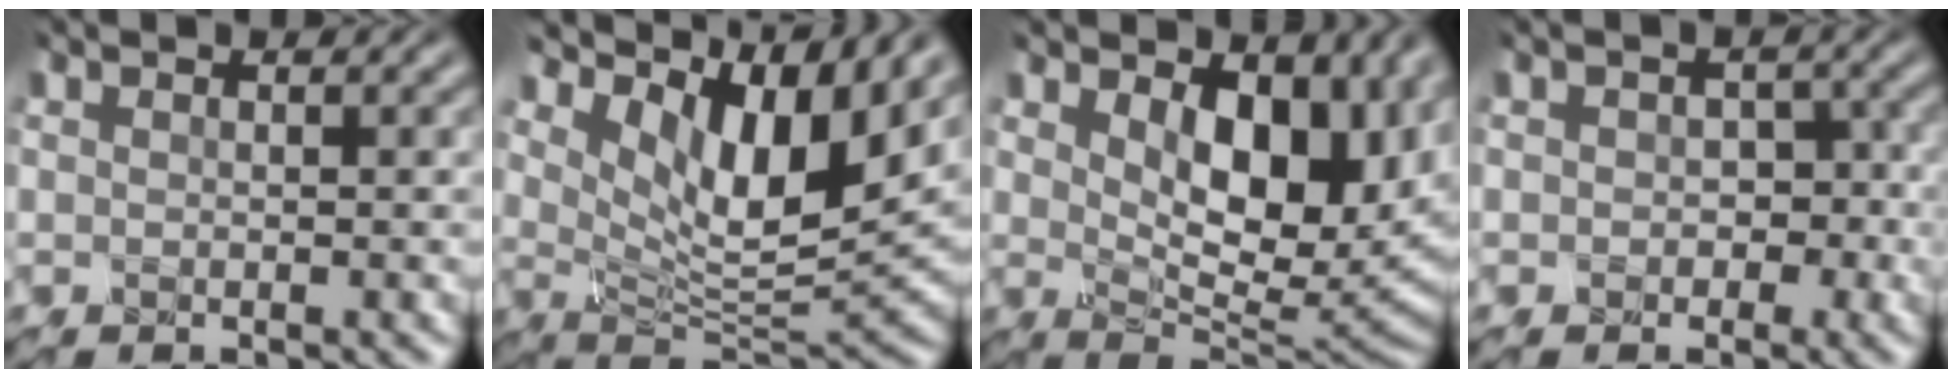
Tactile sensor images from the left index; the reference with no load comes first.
{"total": 12.5, "force": [4.7, 5.8, 10.0], "torque": [-0.191, 0.017, 0.082]}
{"total": 12.4, "force": [3.8, 6.6, 9.8], "torque": [-0.154, 0.001, 0.063]}
{"total": 3.2, "force": [-1.3, 2.6, 1.5], "torque": [-0.043, 0.000, -0.008]}